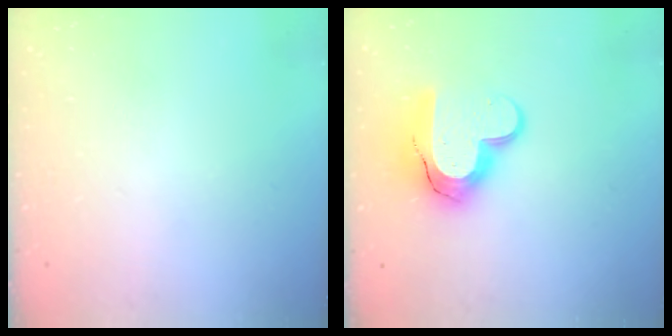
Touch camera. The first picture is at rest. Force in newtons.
{"total": 14.2, "press": 14.1, "slide": 1.0}